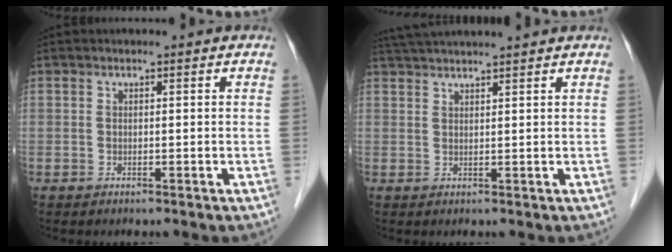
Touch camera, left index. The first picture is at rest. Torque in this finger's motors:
{"motor_torque": [-0.12, -0.45, 0.47, 0.13]}